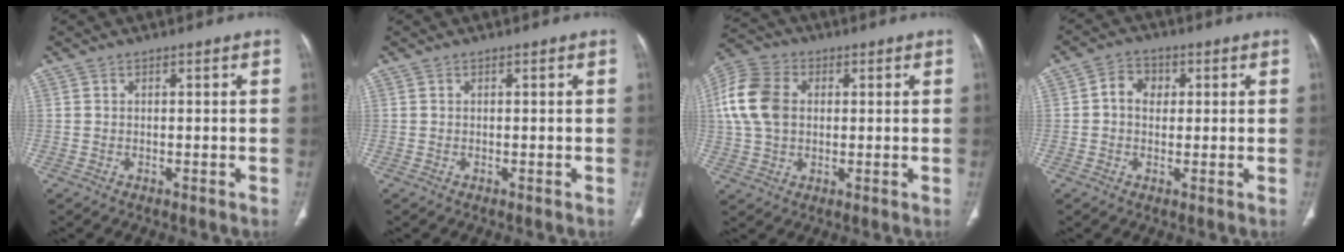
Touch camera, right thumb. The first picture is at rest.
{"total": 0.0}
{"total": 11.6, "force": [1.6, 8.4, 7.8], "torque": [-0.157, 0.017, 0.027]}
{"total": 4.6, "force": [0.6, 3.7, 2.6], "torque": [-0.025, 0.012, 0.004]}